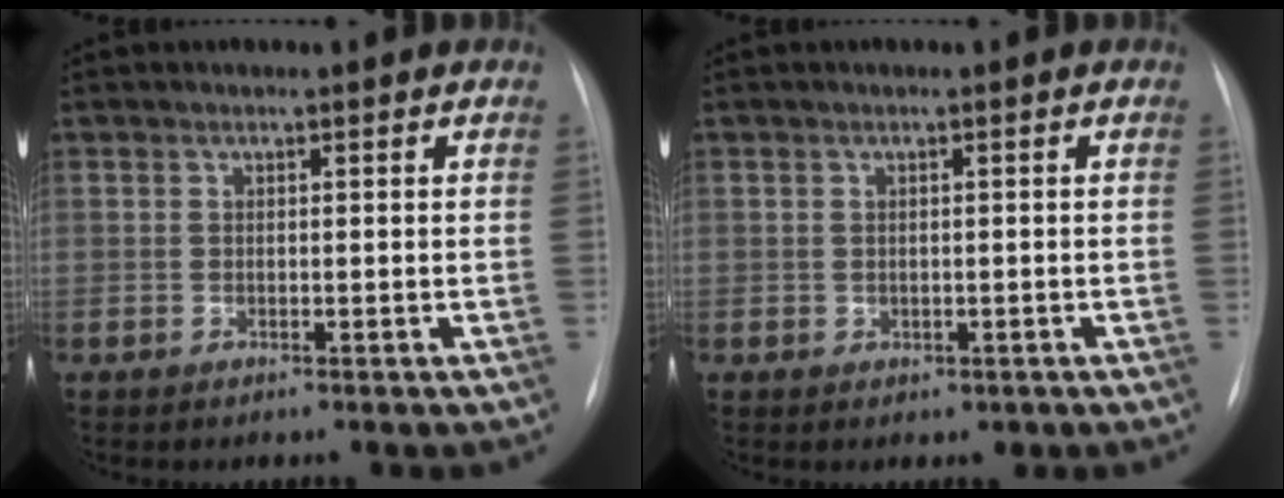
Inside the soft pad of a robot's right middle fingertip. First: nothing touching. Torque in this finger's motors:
{"motor_torque": [-0.01, 0.07, 0.05, 0.02]}